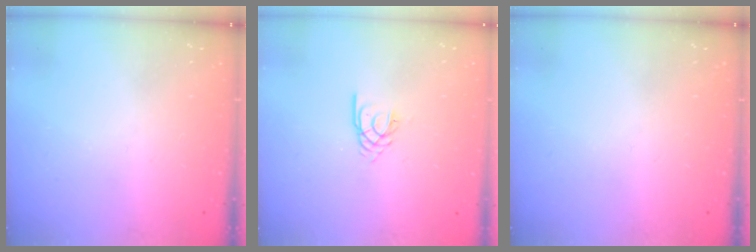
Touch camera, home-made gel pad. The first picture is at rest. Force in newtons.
{"total": 2.1, "press": 2.1, "slide": 0.3}
{"total": 0.0}